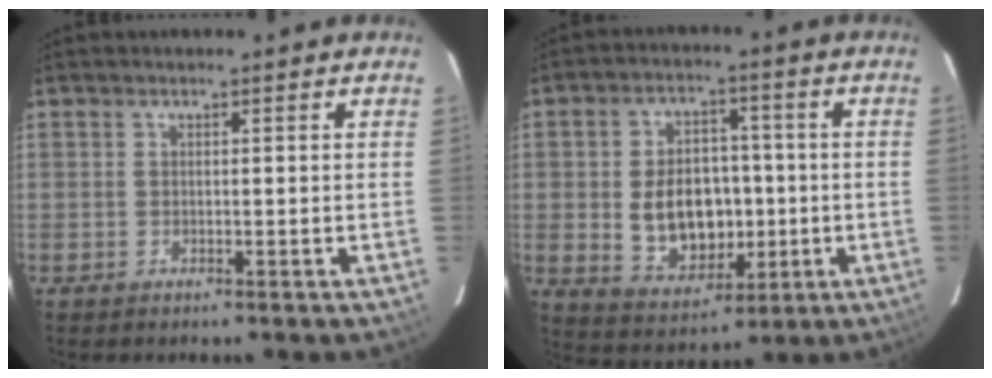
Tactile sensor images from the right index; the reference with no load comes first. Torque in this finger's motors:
{"motor_torque": [0.48, -0.12, 0.48, 0.08]}